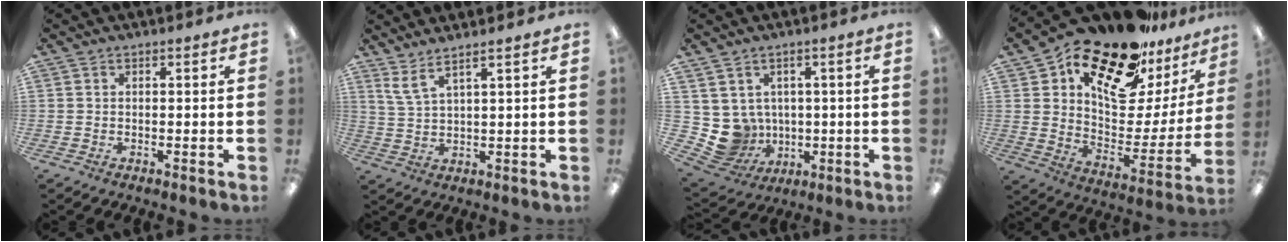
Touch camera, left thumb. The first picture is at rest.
{"total": 4.7, "force": [3.7, 0.4, 3.0], "torque": [-0.067, -0.013, 0.066]}
{"total": 7.4, "force": [1.3, 7.2, 1.2], "torque": [-0.069, -0.022, 0.035]}
{"total": 22.4, "force": [17.1, 9.4, 11.1], "torque": [-0.182, -0.117, 0.292]}